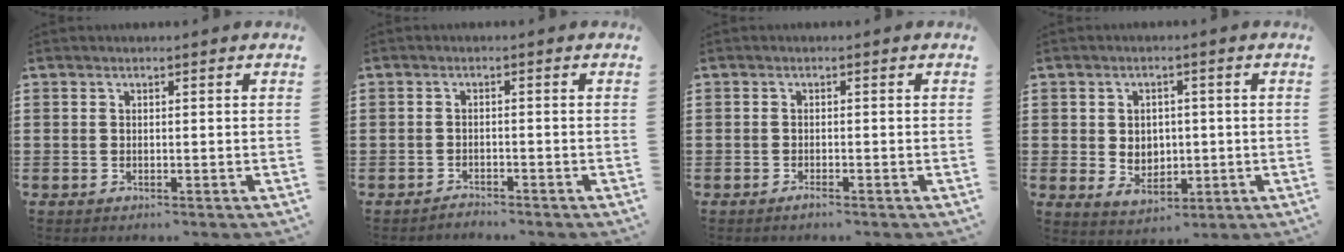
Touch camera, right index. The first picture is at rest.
{"total": 1.4, "force": [-1.4, 0.1, -0.2], "torque": [-0.001, 0.006, -0.032]}
{"total": 1.0, "force": [-0.8, 0.0, 0.6], "torque": [-0.011, -0.006, -0.015]}
{"total": 3.9, "force": [0.0, 3.4, 1.9], "torque": [-0.033, 0.005, -0.006]}